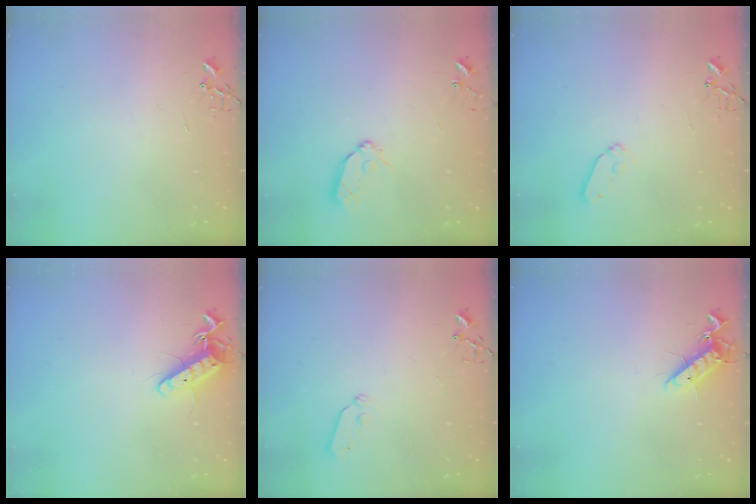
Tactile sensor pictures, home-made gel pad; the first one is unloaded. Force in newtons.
{"total": 8.4, "press": 8.4, "slide": 0.7}
{"total": 6.5, "press": 6.5, "slide": 0.6}
{"total": 12.5, "press": 12.4, "slide": 1.0}
{"total": 3.3, "press": 3.3, "slide": 0.4}
{"total": 12.1, "press": 11.9, "slide": 2.0}